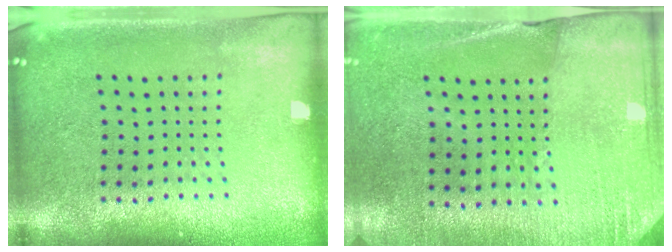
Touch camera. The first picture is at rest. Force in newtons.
{"total": 2.7, "press": 2.6, "slide": 0.9}